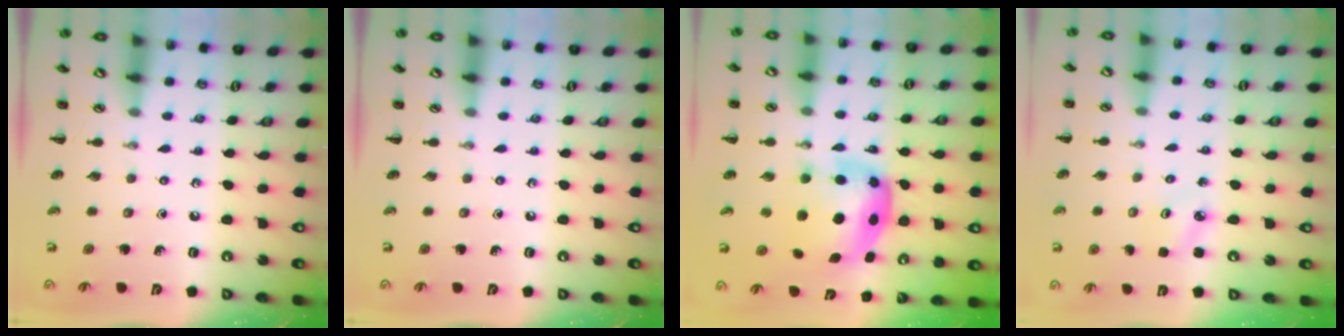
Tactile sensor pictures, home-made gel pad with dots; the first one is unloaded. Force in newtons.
{"total": 0.0}
{"total": 6.6, "press": 6.4, "slide": 1.6}
{"total": 2.3, "press": 2.2, "slide": 0.6}